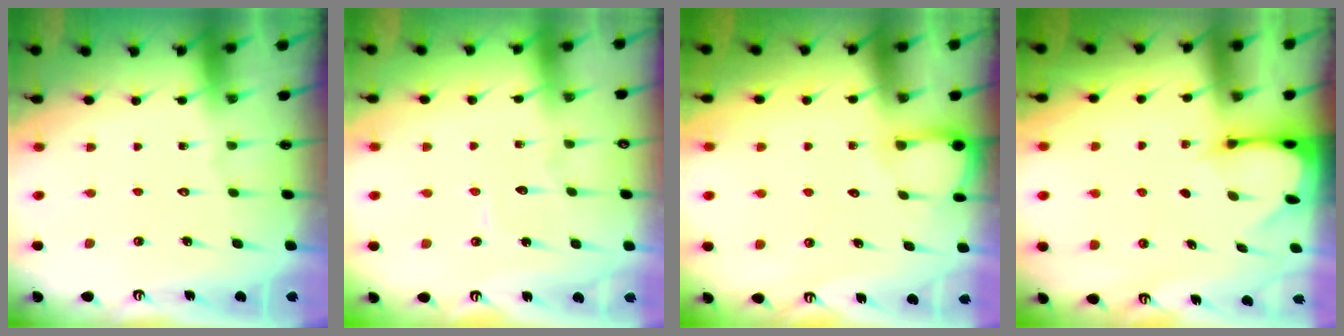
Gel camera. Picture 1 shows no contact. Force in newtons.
{"total": 3.9, "press": 3.9, "slide": 0.3}
{"total": 3.4, "press": 3.4, "slide": 0.3}
{"total": 2.4, "press": 2.4, "slide": 0.3}